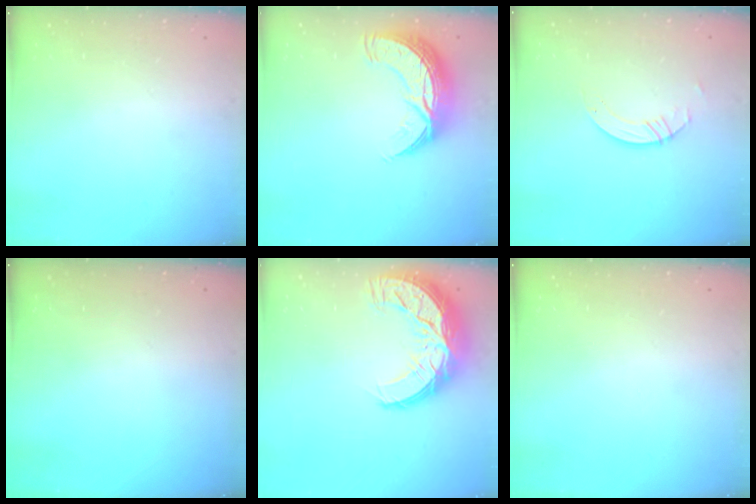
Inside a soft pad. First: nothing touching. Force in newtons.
{"total": 10.8, "press": 10.7, "slide": 1.0}
{"total": 3.4, "press": 3.4, "slide": 0.1}
{"total": 0.0}
{"total": 16.4, "press": 16.4, "slide": 0.9}
{"total": 0.0}